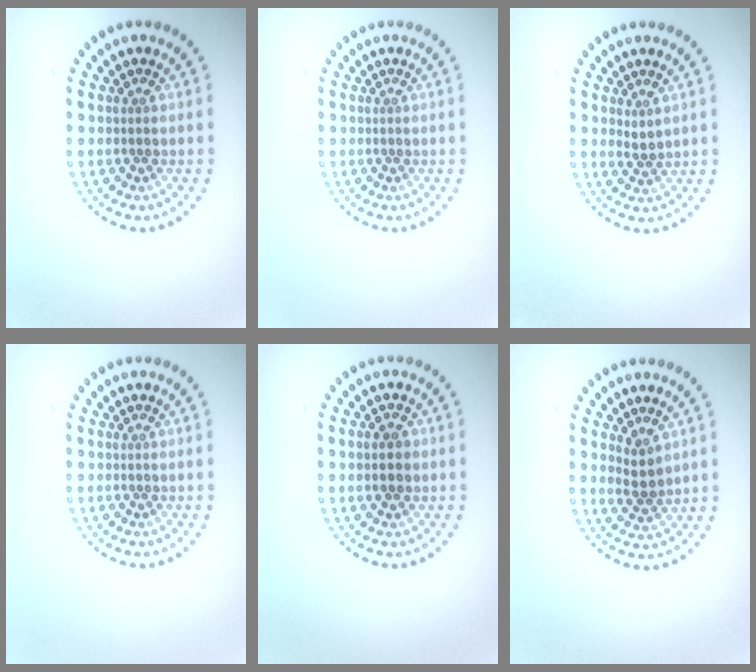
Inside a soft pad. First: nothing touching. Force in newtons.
{"total": 0.0}
{"total": 1.0, "press": 0.9, "slide": 0.5}
{"total": 0.0}
{"total": 2.3, "press": 2.2, "slide": 0.2}
{"total": 2.2, "press": 2.0, "slide": 0.9}